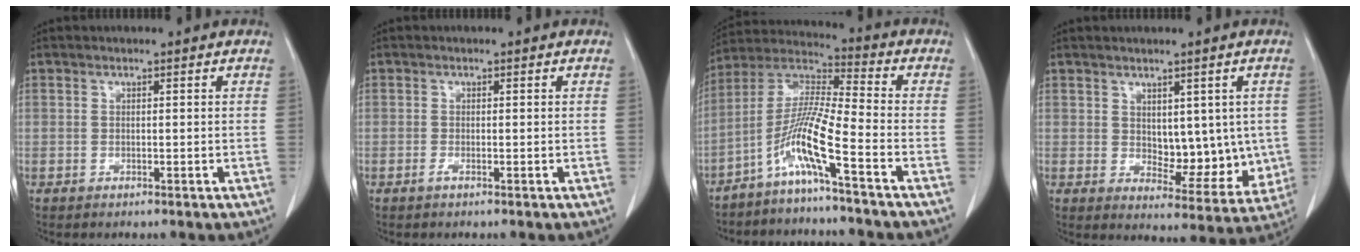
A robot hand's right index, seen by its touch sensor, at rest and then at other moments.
{"total": 1.0, "force": [-0.5, 0.3, 0.8], "torque": [-0.014, 0.000, -0.009]}
{"total": 10.5, "force": [-5.6, -0.8, 8.8], "torque": [-0.185, -0.001, -0.119]}
{"total": 10.6, "force": [0.7, 6.4, 8.4], "torque": [-0.105, 0.000, 0.034]}